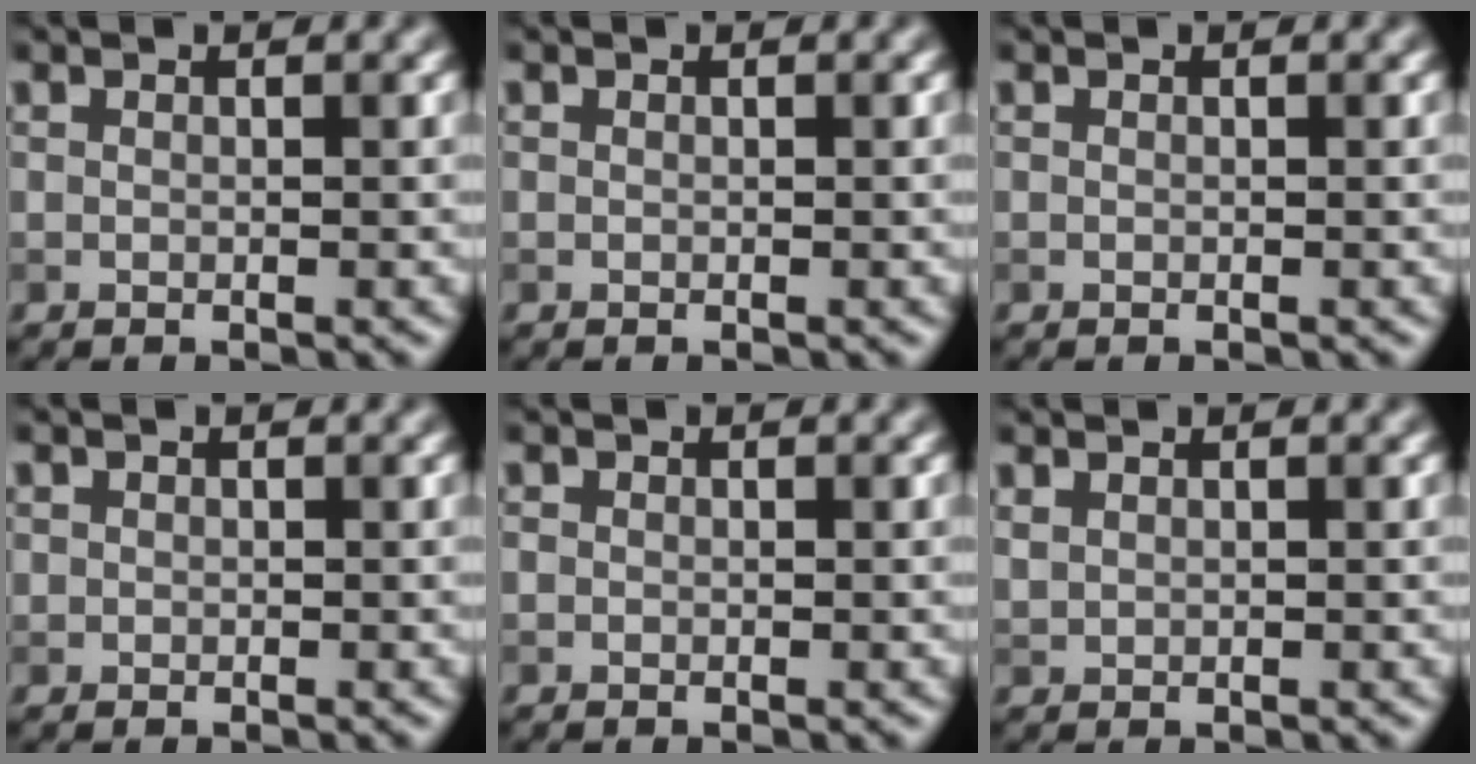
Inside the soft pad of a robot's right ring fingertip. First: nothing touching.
{"total": 0.0}
{"total": 0.0}
{"total": 1.3, "force": [0.3, 1.2, 0.3], "torque": [-0.003, 0.001, 0.009]}
{"total": 0.5, "force": [-0.2, 0.5, 0.1], "torque": [-0.003, -0.001, -0.006]}
{"total": 0.6, "force": [0.5, 0.4, 0.2], "torque": [-0.012, -0.002, 0.014]}